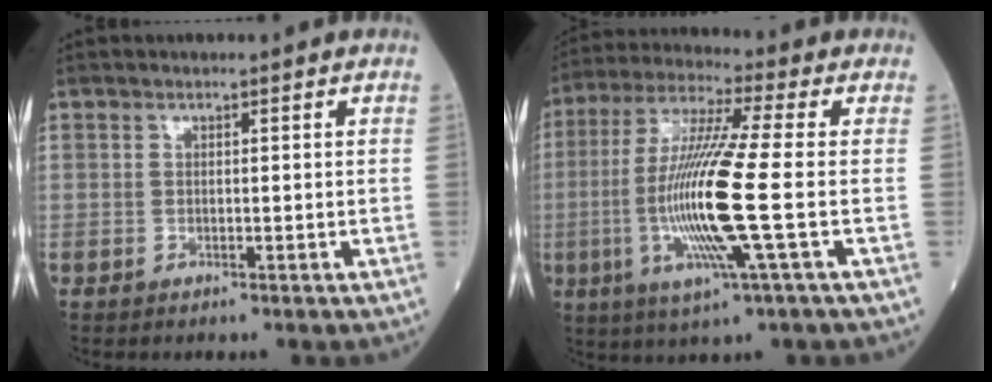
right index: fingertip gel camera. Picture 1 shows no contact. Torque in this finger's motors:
{"motor_torque": [0.74, -0.18, 1.05, 0.21]}